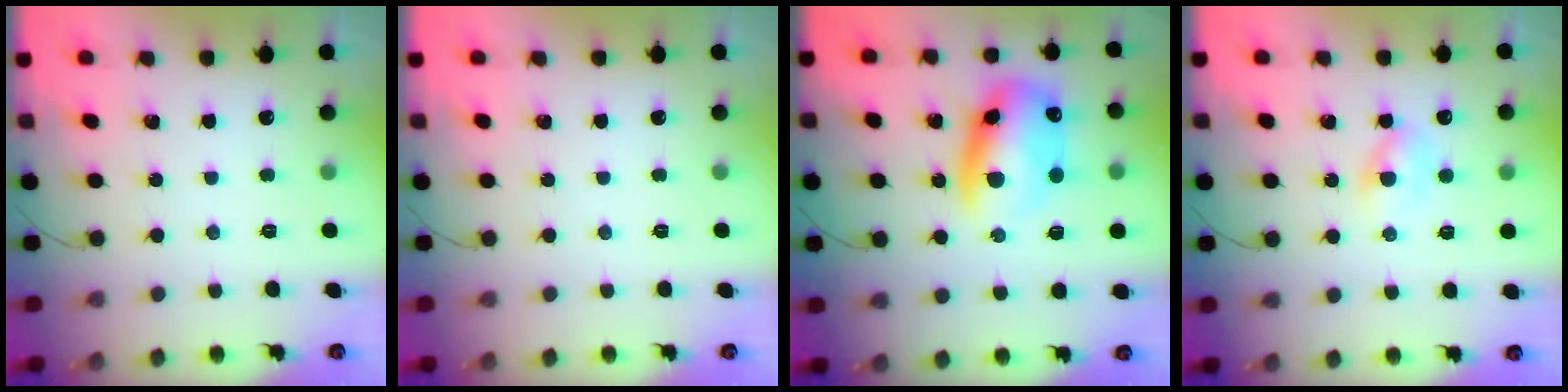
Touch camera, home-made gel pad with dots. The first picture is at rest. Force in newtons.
{"total": 0.0}
{"total": 13.4, "press": 13.2, "slide": 2.7}
{"total": 2.7, "press": 2.5, "slide": 0.9}